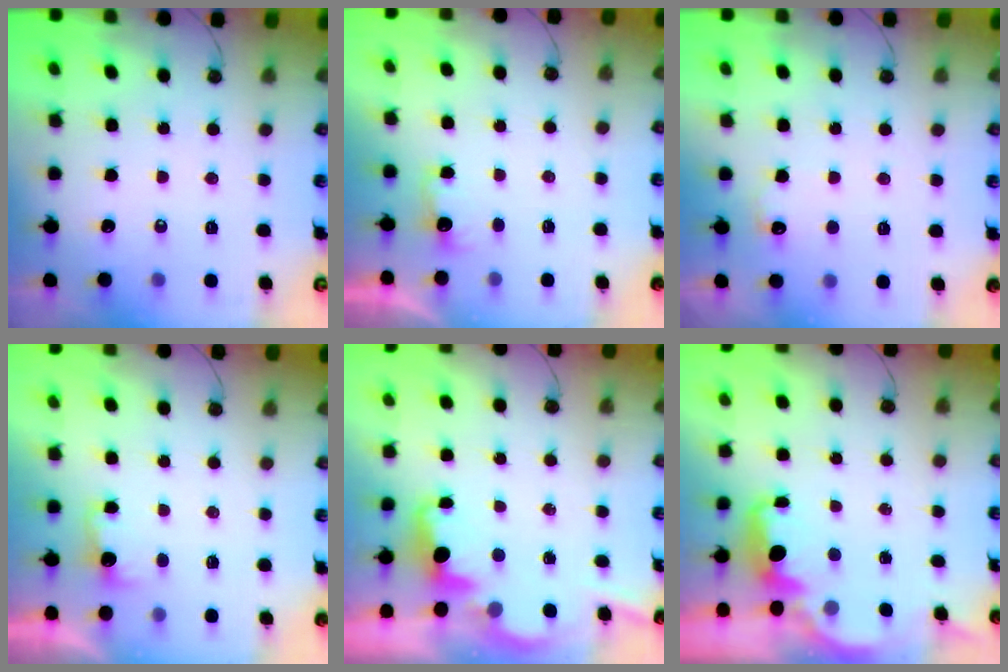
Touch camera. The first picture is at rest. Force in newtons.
{"total": 2.4, "press": 2.3, "slide": 0.8}
{"total": 6.1, "press": 6.1, "slide": 0.6}
{"total": 2.6, "press": 2.4, "slide": 1.0}
{"total": 3.5, "press": 3.4, "slide": 0.8}
{"total": 2.1, "press": 2.0, "slide": 0.7}